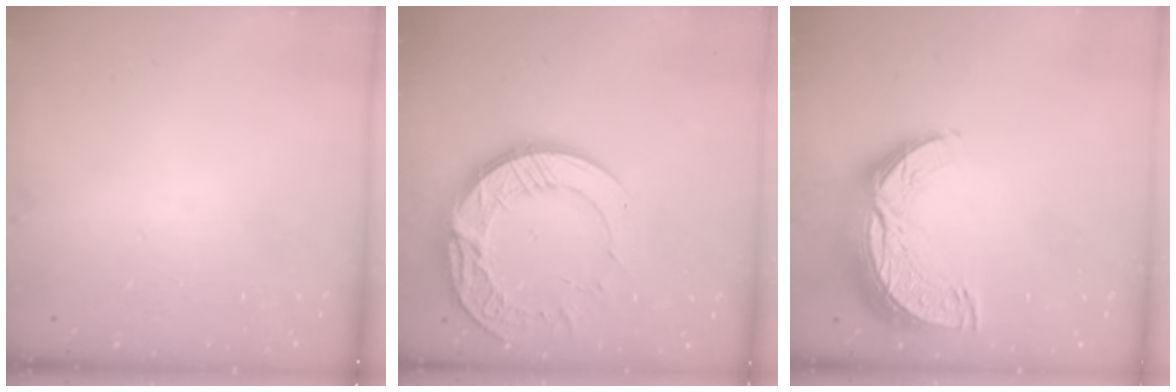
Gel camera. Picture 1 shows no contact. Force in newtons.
{"total": 15.6, "press": 15.5, "slide": 1.2}
{"total": 12.4, "press": 12.4, "slide": 0.9}